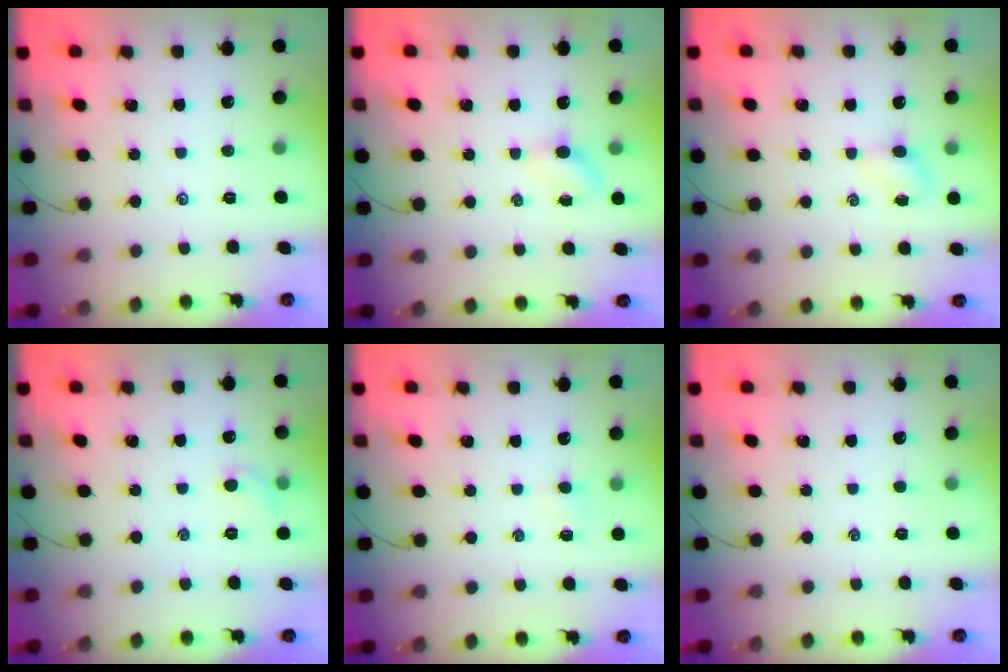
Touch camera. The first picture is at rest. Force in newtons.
{"total": 2.8, "press": 2.7, "slide": 0.9}
{"total": 3.0, "press": 2.9, "slide": 0.9}
{"total": 4.8, "press": 4.6, "slide": 1.5}
{"total": 2.5, "press": 2.4, "slide": 0.8}
{"total": 0.0}